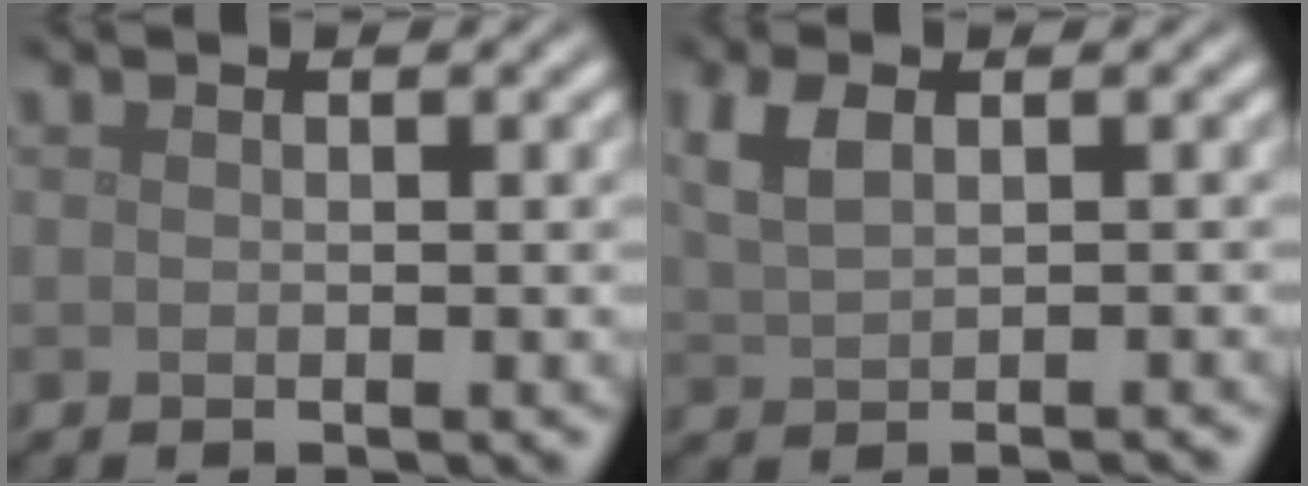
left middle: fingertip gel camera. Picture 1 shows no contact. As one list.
[{"total": 2.7, "force": [0.7, 1.1, 2.3], "torque": [-0.042, 0.007, 0.015]}]